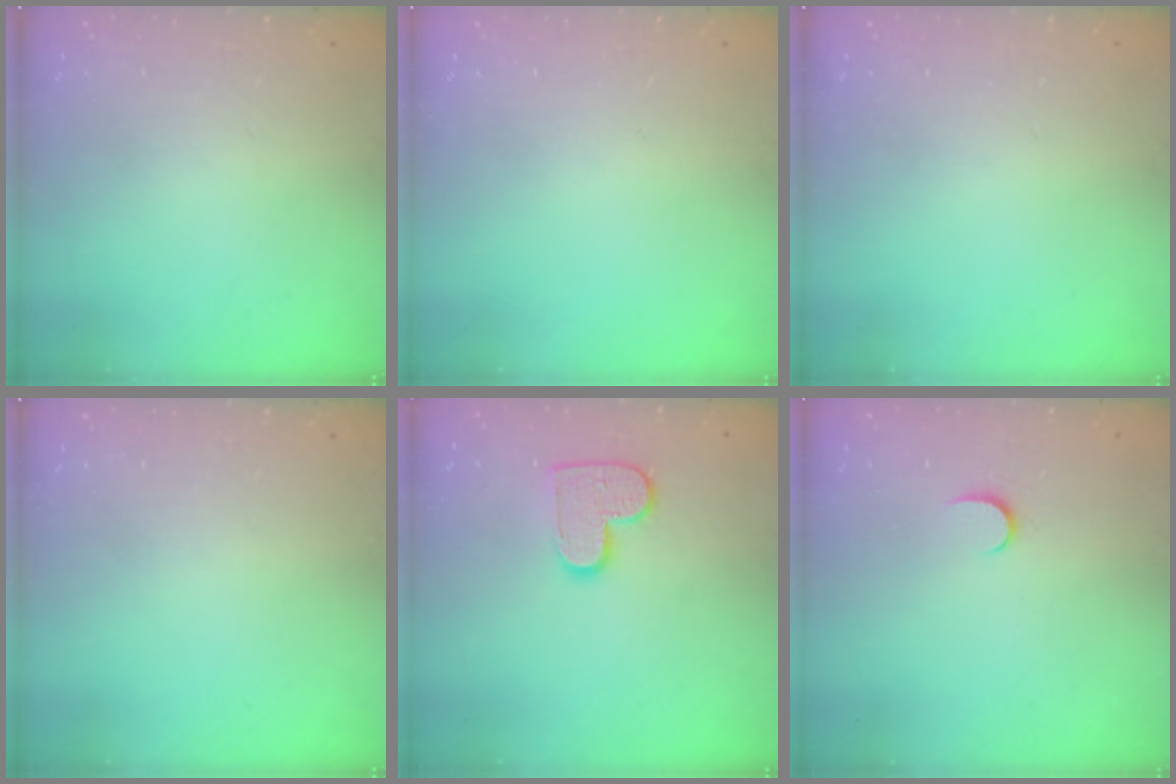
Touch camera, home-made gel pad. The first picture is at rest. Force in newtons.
{"total": 0.0}
{"total": 0.0}
{"total": 0.0}
{"total": 10.1, "press": 10.1, "slide": 0.3}
{"total": 3.8, "press": 3.8, "slide": 0.4}